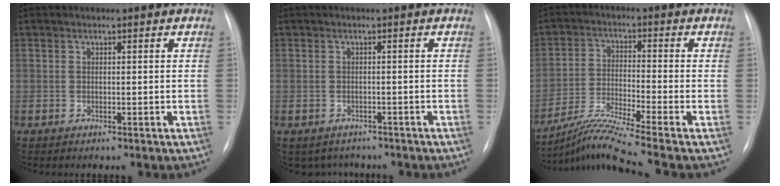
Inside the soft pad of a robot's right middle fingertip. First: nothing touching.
{"total": 4.1, "force": [-3.4, 2.3, 0.2], "torque": [0.003, 0.010, -0.043]}
{"total": 10.1, "force": [-8.5, -2.6, 4.7], "torque": [-0.094, -0.023, -0.157]}